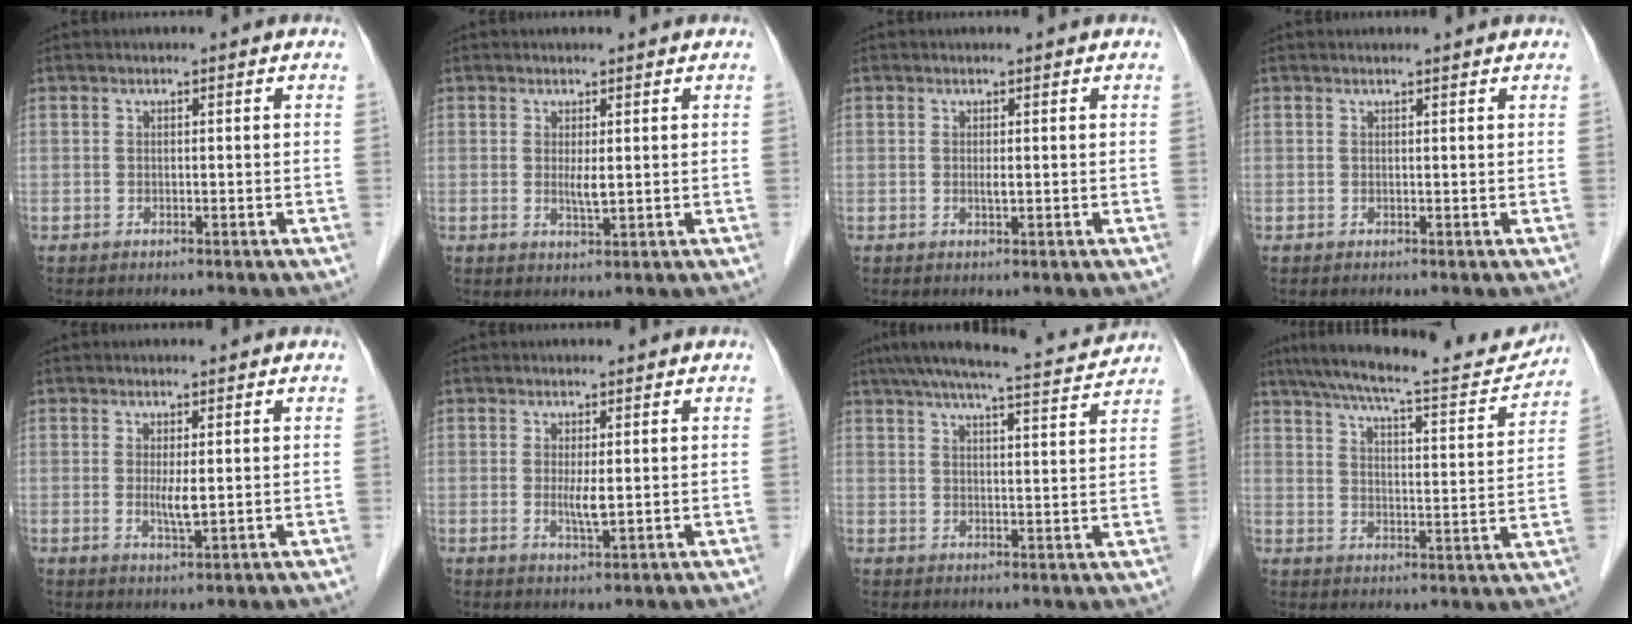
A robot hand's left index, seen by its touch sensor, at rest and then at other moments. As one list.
[{"total": 2.0, "force": [0.4, 0.2, 1.9], "torque": [-0.039, -0.005, 0.011]}, {"total": 0.7, "force": [0.2, 0.1, 0.7], "torque": [-0.017, -0.002, 0.003]}, {"total": 1.9, "force": [1.8, 0.1, 0.5], "torque": [-0.009, 0.010, 0.023]}, {"total": 2.6, "force": [0.3, 0.3, 2.5], "torque": [-0.051, -0.007, 0.010]}, {"total": 2.5, "force": [0.3, 0.3, 2.5], "torque": [-0.050, -0.007, 0.008]}, {"total": 13.1, "force": [12.1, 0.2, 4.9], "torque": [-0.084, 0.011, 0.164]}, {"total": 18.1, "force": [16.5, 1.8, 7.3], "torque": [-0.120, -0.009, 0.229]}]